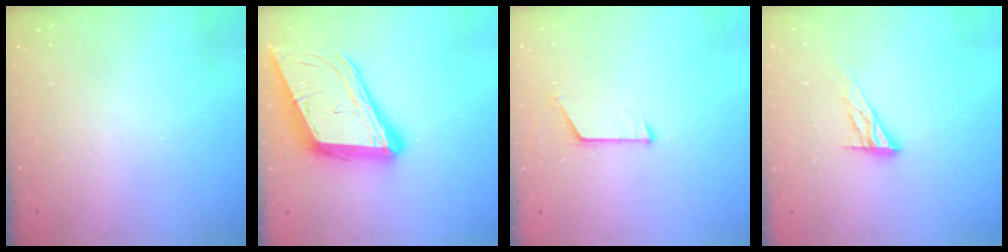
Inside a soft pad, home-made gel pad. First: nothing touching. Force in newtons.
{"total": 21.2, "press": 20.7, "slide": 4.7}
{"total": 6.4, "press": 6.4, "slide": 0.6}
{"total": 10.0, "press": 10.0, "slide": 0.9}